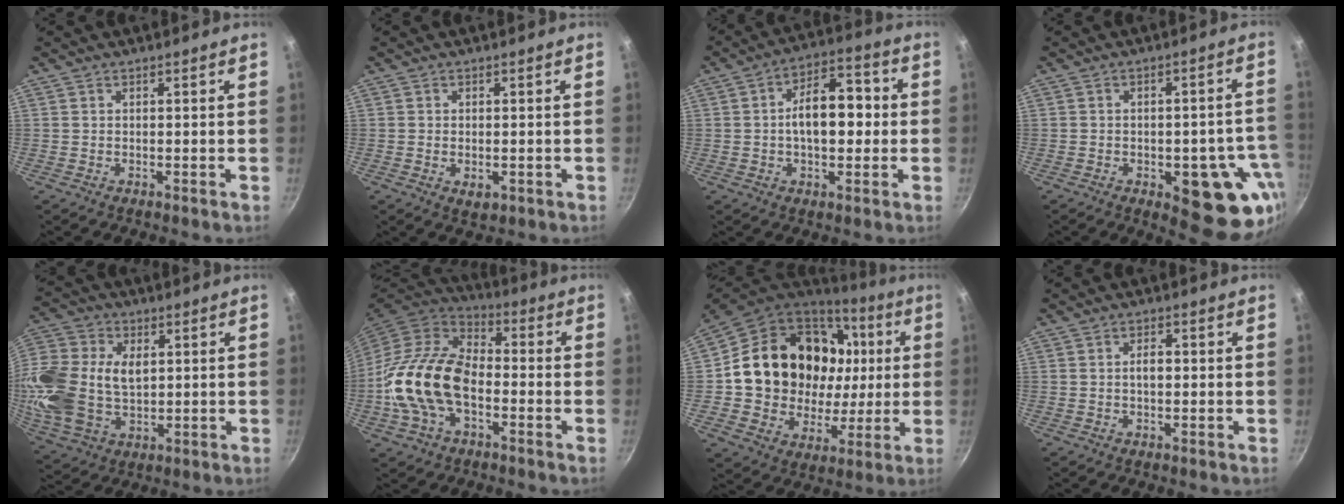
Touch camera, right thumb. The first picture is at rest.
{"total": 3.0, "force": [-0.6, 1.9, 2.2], "torque": [-0.035, -0.008, -0.007]}
{"total": 12.1, "force": [-0.2, 7.0, 9.9], "torque": [-0.112, 0.030, -0.014]}
{"total": 16.5, "force": [-5.5, 7.6, 13.6], "torque": [-0.096, 0.009, -0.067]}
{"total": 20.9, "force": [2.0, 14.6, 14.8], "torque": [-0.318, 0.012, 0.038]}
{"total": 19.2, "force": [-3.7, 12.2, 14.3], "torque": [-0.251, 0.034, -0.084]}
{"total": 24.8, "force": [5.2, 19.9, 14.0], "torque": [-0.218, 0.020, 0.102]}
{"total": 2.4, "force": [0.0, 1.3, 2.0], "torque": [-0.027, 0.009, -0.002]}